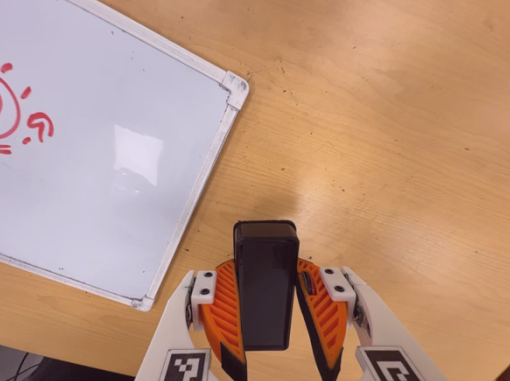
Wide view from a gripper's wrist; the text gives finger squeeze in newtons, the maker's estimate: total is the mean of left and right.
{"total": 6.8, "left": 6.0, "right": 7.6}